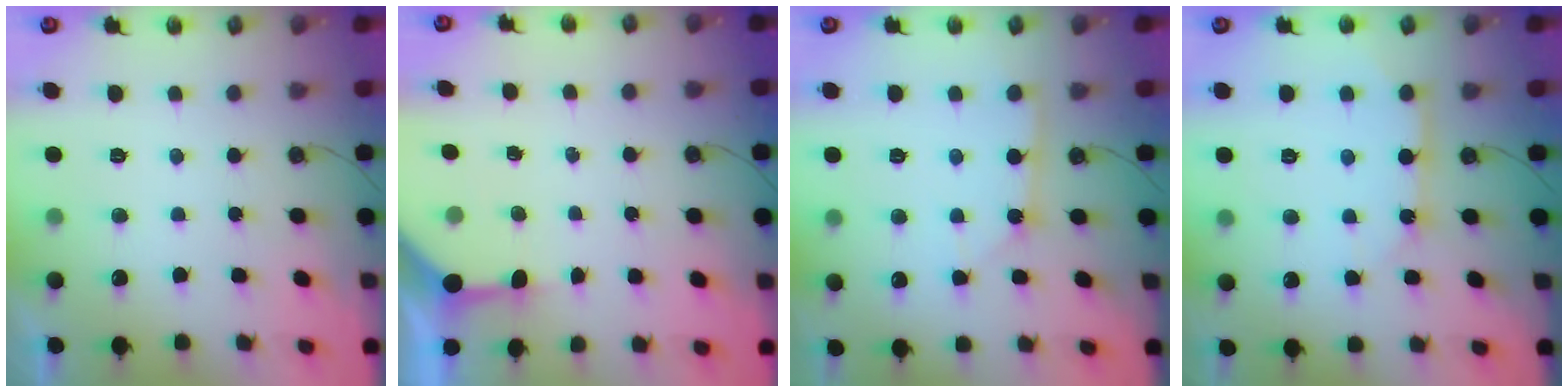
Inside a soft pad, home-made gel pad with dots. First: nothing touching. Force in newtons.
{"total": 3.8, "press": 3.8, "slide": 0.4}
{"total": 2.3, "press": 2.3, "slide": 0.2}
{"total": 8.5, "press": 8.5, "slide": 0.8}